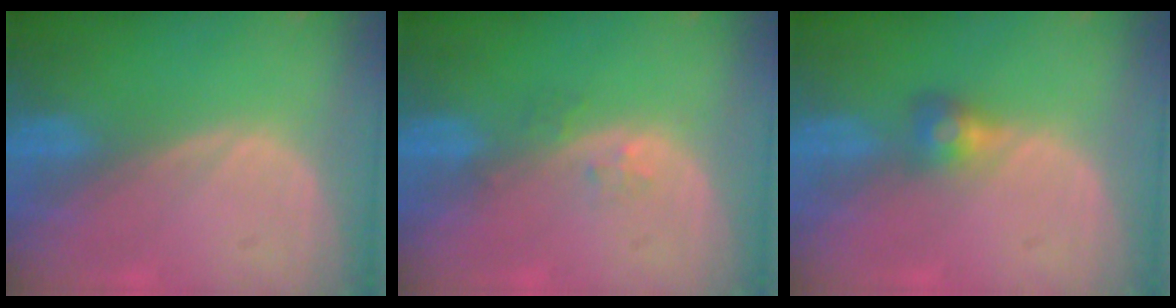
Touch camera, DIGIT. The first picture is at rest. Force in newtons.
{"total": 1.6, "press": 1.6, "slide": 0.1}
{"total": 2.8, "press": 2.7, "slide": 0.9}